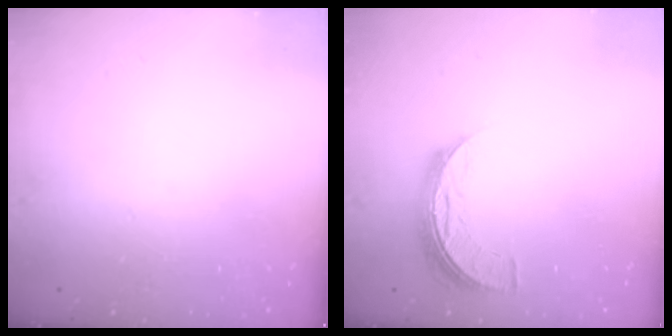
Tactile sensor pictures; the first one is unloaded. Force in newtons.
{"total": 8.1, "press": 8.1, "slide": 0.4}